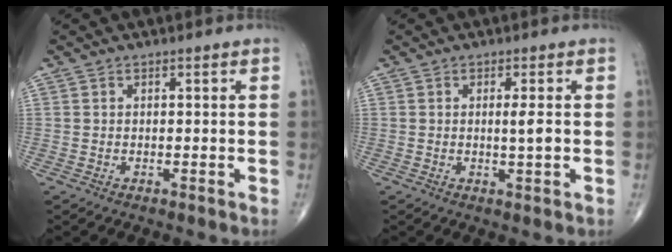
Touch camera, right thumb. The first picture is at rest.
{"total": 2.7, "force": [0.0, 0.1, 2.7], "torque": [-0.045, -0.004, 0.000]}